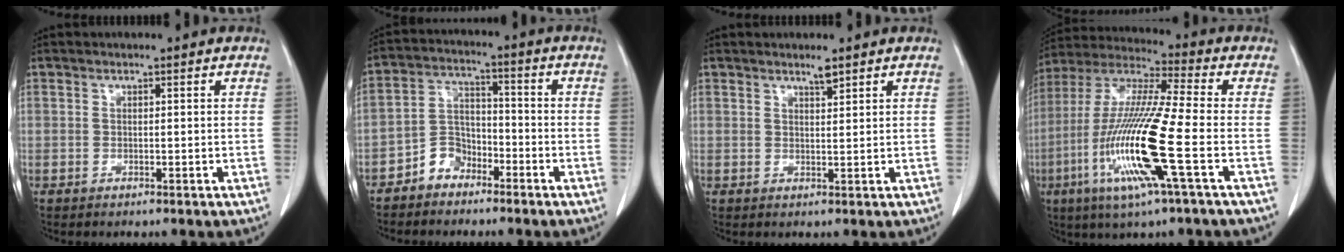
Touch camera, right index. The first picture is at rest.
{"total": 5.6, "force": [-3.9, 3.7, 1.6], "torque": [-0.030, 0.014, -0.074]}
{"total": 1.6, "force": [1.4, 0.0, 0.8], "torque": [-0.017, -0.003, 0.025]}
{"total": 17.6, "force": [-5.2, 0.0, 16.8], "torque": [-0.349, -0.020, -0.109]}